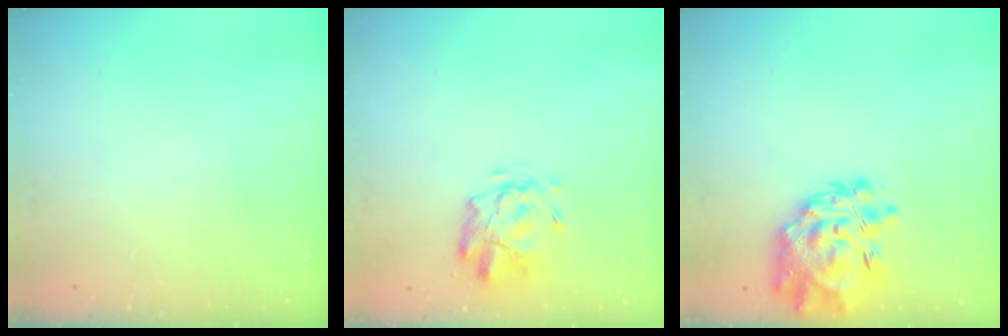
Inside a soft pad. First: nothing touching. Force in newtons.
{"total": 2.8, "press": 2.4, "slide": 1.5}
{"total": 12.9, "press": 12.3, "slide": 3.9}